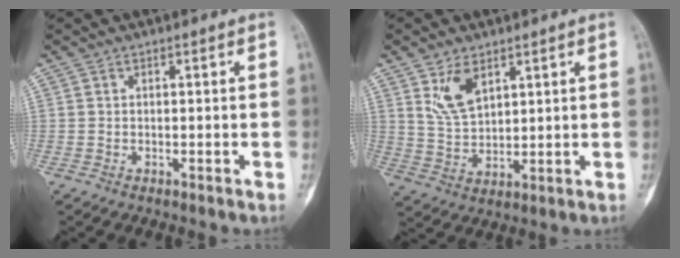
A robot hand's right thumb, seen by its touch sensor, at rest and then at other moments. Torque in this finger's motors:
{"motor_torque": [-0.01, 0.08, 0.21, -0.11, 0.09]}